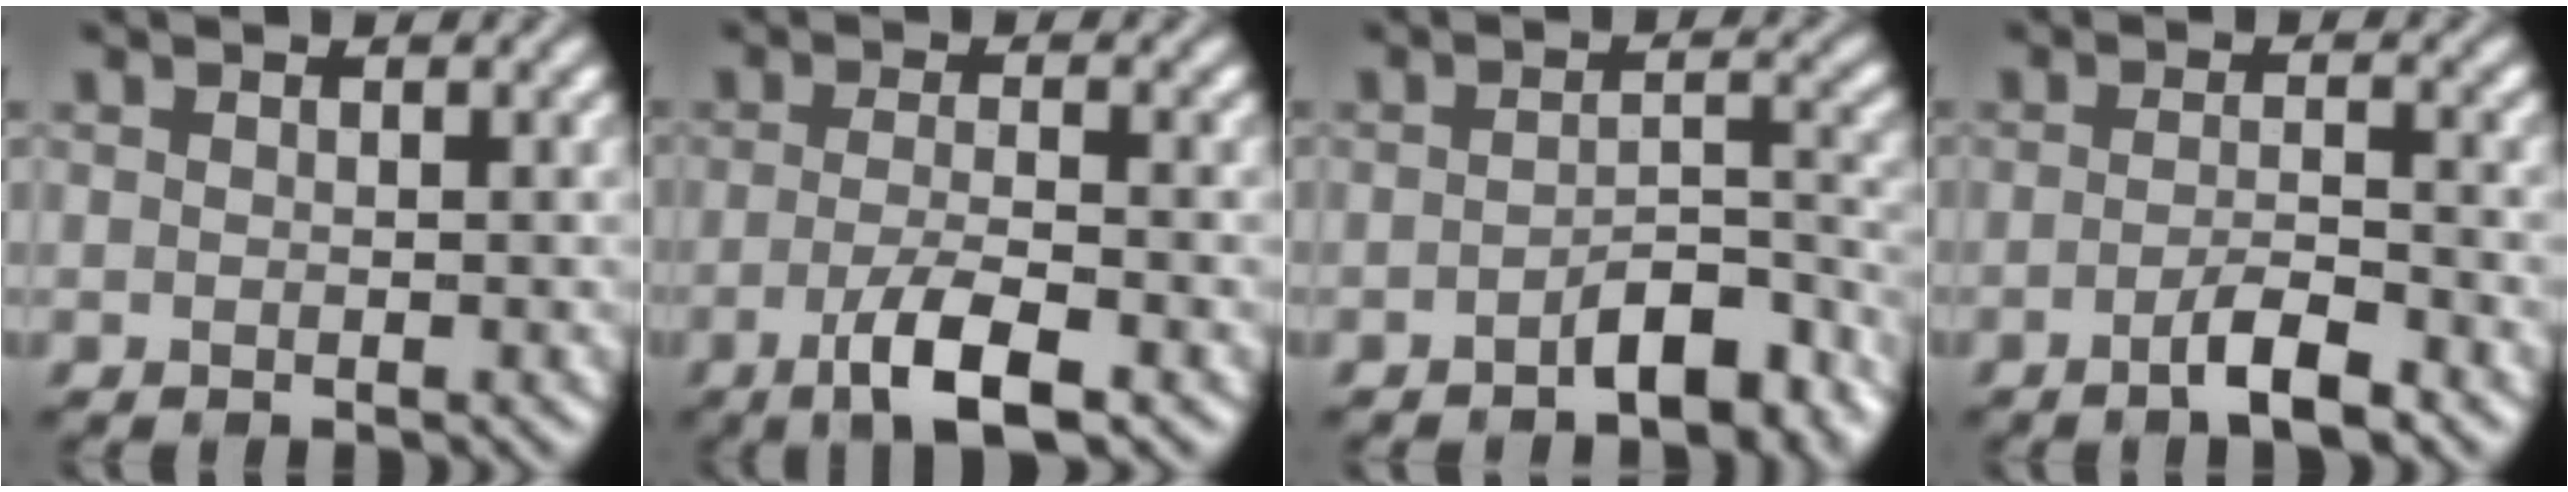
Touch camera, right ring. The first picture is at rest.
{"total": 4.6, "force": [-2.2, 1.1, 3.9], "torque": [-0.071, -0.002, -0.044]}
{"total": 4.5, "force": [-3.0, 1.6, 3.0], "torque": [-0.039, 0.009, -0.048]}
{"total": 3.2, "force": [-1.8, 0.6, 2.6], "torque": [-0.041, 0.006, -0.038]}